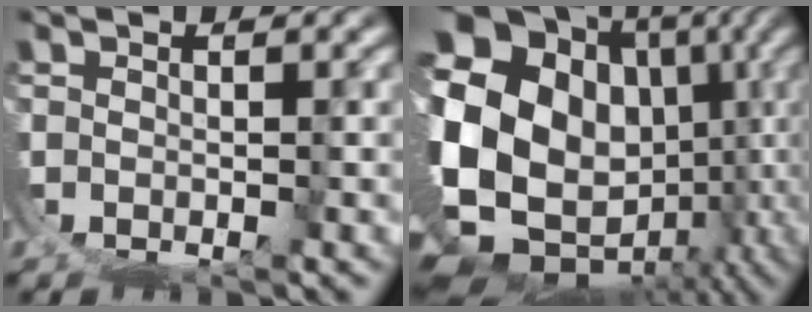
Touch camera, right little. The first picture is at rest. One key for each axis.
{"total": 22.3, "fx": -3.3, "fy": 17.2, "fz": 13.9, "tx": -0.271, "ty": -0.066, "tz": -0.032}